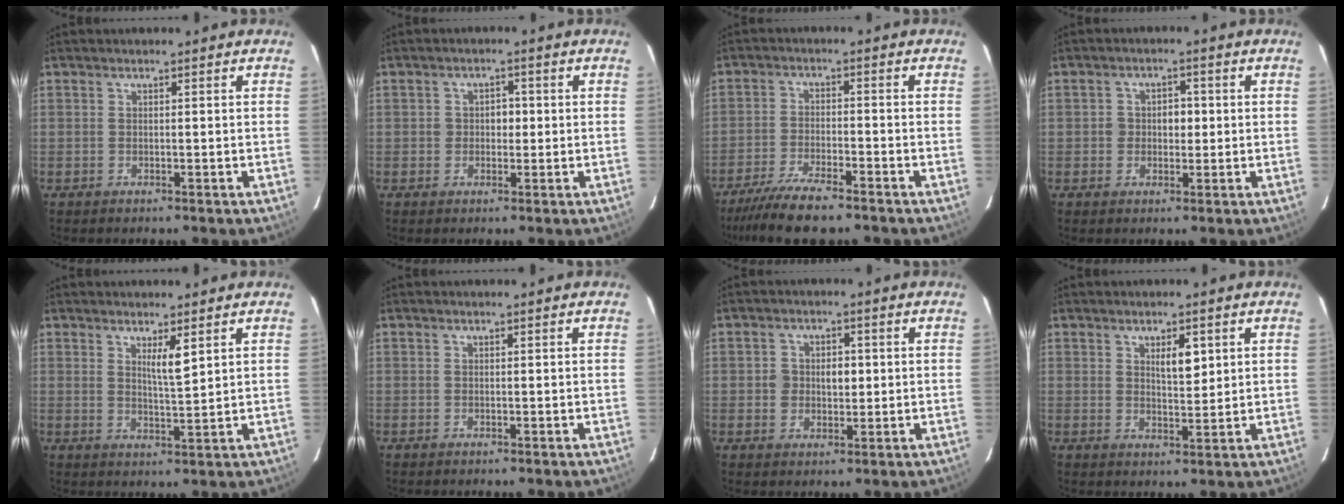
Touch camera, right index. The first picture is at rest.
{"total": 2.9, "force": [0.0, 2.1, 2.0], "torque": [-0.027, 0.010, 0.001]}
{"total": 8.5, "force": [-7.0, 0.9, 4.7], "torque": [-0.081, -0.023, -0.122]}
{"total": 3.8, "force": [0.1, 2.7, 2.7], "torque": [-0.037, 0.015, 0.004]}
{"total": 3.3, "force": [1.8, 0.0, 2.8], "torque": [-0.052, -0.011, 0.034]}
{"total": 0.0}
{"total": 4.6, "force": [0.3, 3.4, 3.1], "torque": [-0.040, 0.012, 0.010]}
{"total": 3.8, "force": [1.6, 1.2, 3.2], "torque": [-0.054, -0.001, 0.029]}